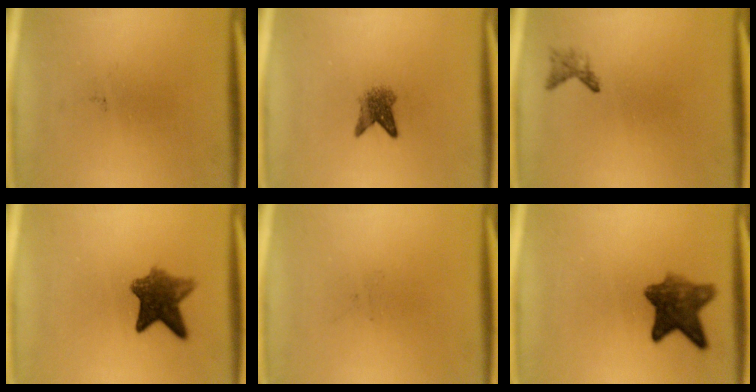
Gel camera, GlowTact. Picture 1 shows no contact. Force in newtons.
{"total": 3.2}
{"total": 1.1}
{"total": 7.0}
{"total": 0.0}
{"total": 7.6}